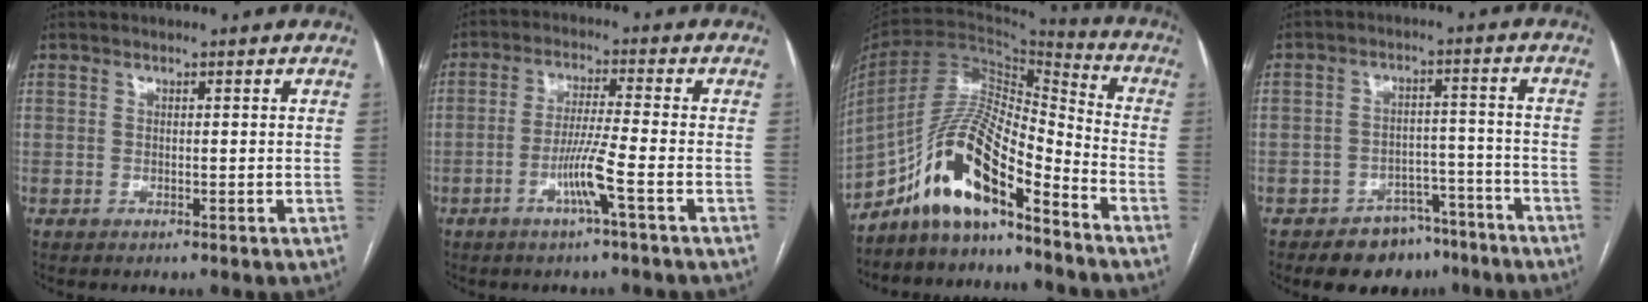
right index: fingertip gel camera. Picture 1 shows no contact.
{"total": 6.1, "force": [-2.5, -0.9, 5.5], "torque": [-0.107, -0.005, -0.049]}
{"total": 14.1, "force": [-10.0, 2.8, 9.6], "torque": [-0.178, 0.025, -0.177]}
{"total": 8.0, "force": [-6.1, 4.9, 1.8], "torque": [-0.003, 0.031, -0.085]}